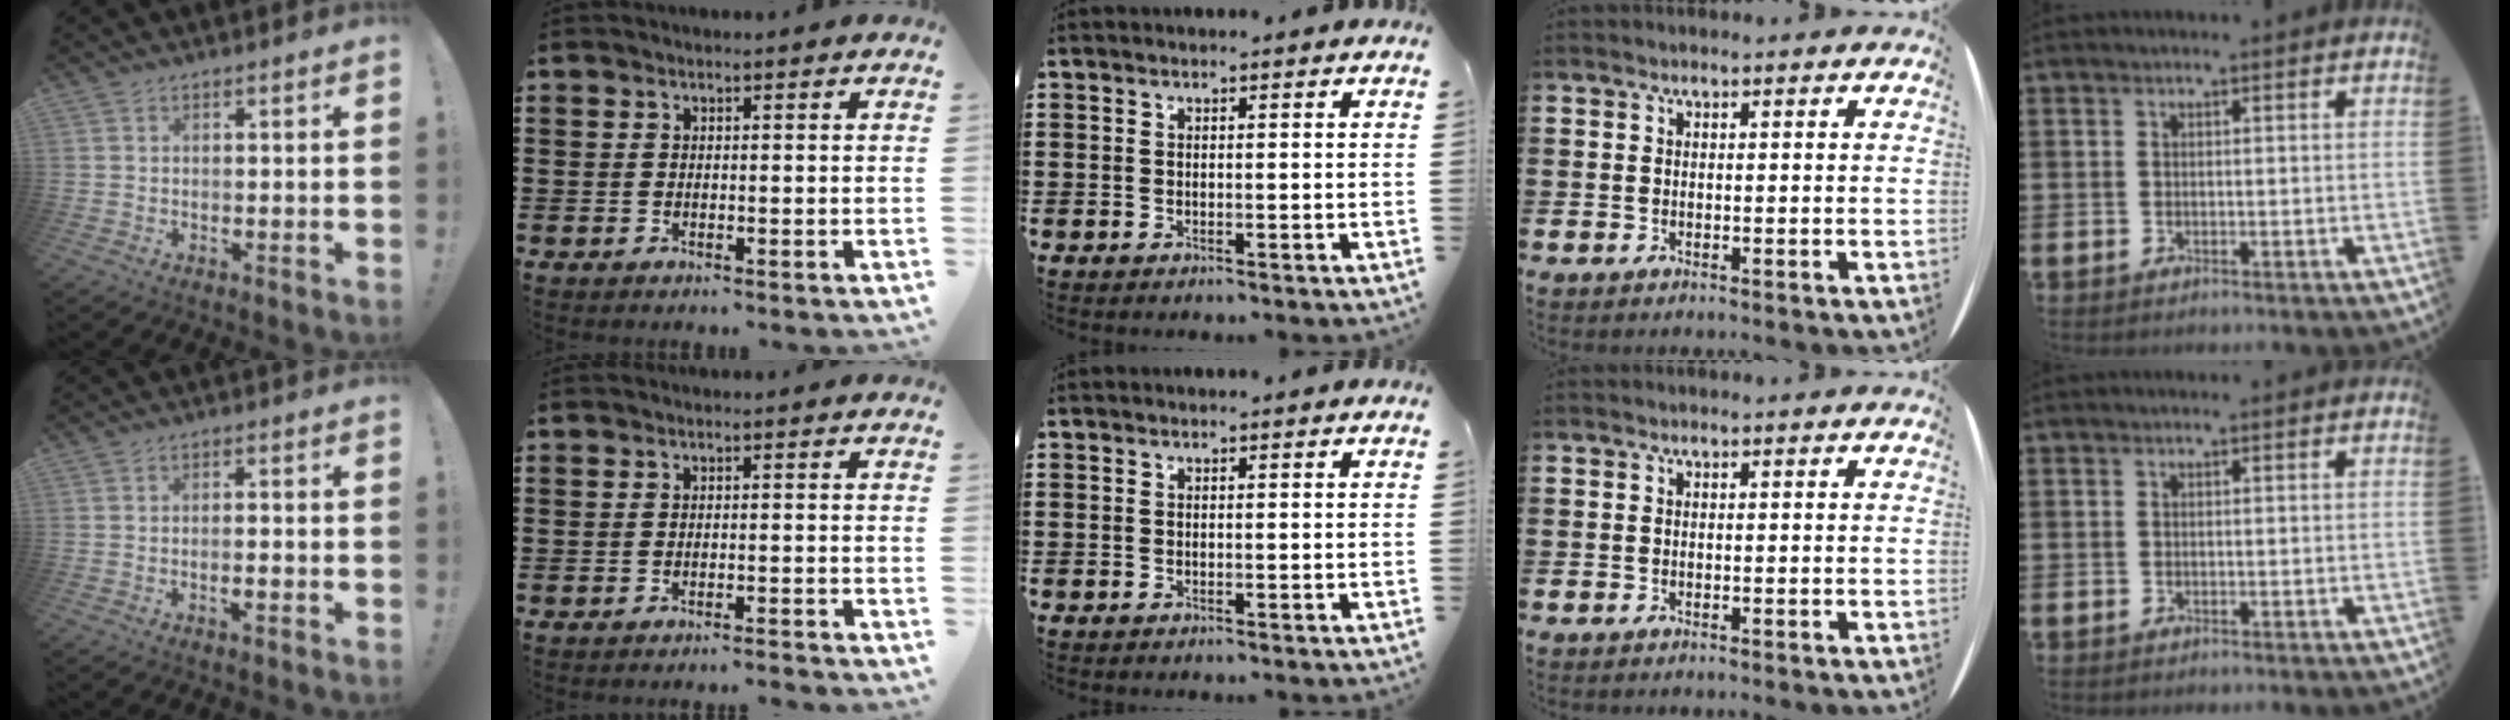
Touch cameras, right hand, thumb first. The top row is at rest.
{"thumb": {"total": 2.2, "force": [-1.1, 0.2, 1.9], "torque": [-0.035, 0.003, -0.018]}, "index": {"total": 1.2, "force": [-1.2, -0.2, 0.4], "torque": [-0.008, 0.001, -0.023]}}